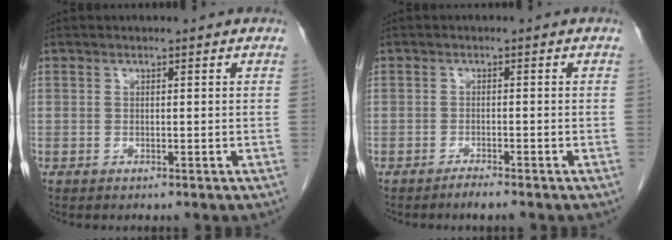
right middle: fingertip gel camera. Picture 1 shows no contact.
{"total": 1.6, "force": [-1.4, -0.2, 0.7], "torque": [-0.019, -0.003, -0.026]}